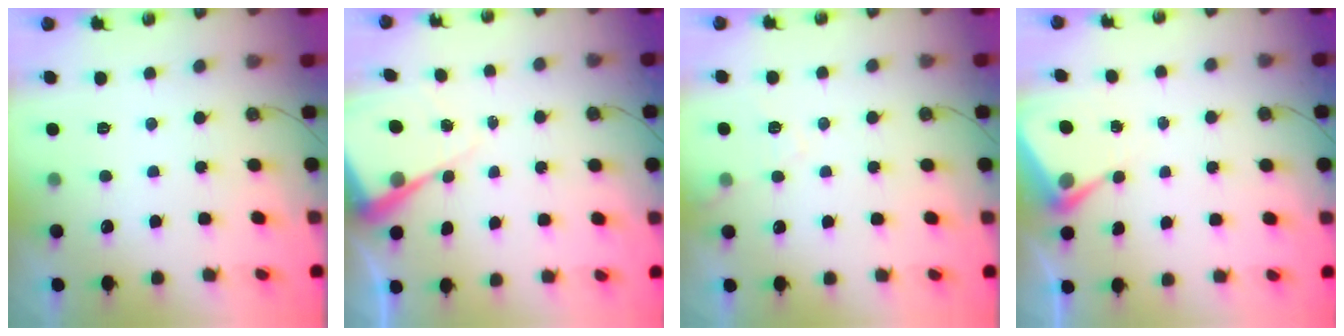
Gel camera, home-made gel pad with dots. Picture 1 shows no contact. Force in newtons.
{"total": 7.8, "press": 7.8, "slide": 0.5}
{"total": 6.1, "press": 6.0, "slide": 1.0}
{"total": 5.8, "press": 5.8, "slide": 0.5}